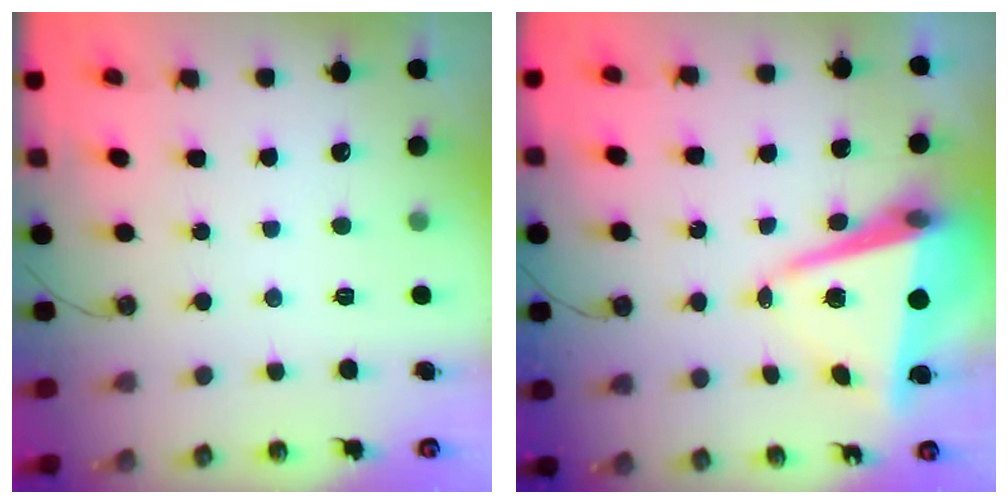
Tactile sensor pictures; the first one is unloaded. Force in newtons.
{"total": 10.4, "press": 10.3, "slide": 1.3}